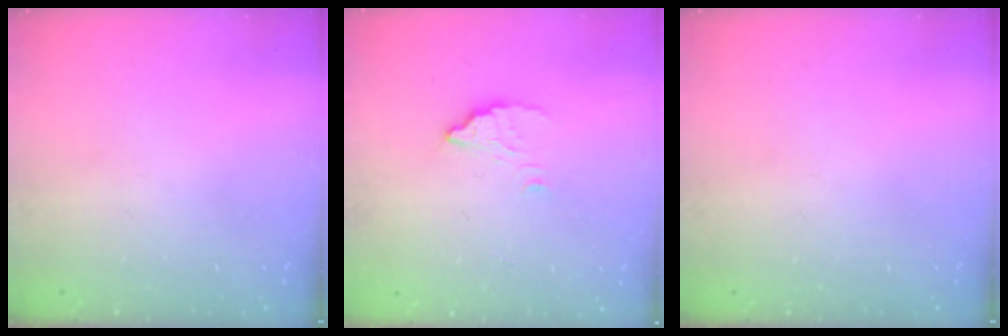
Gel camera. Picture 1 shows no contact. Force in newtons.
{"total": 2.8, "press": 2.8, "slide": 0.2}
{"total": 0.0}